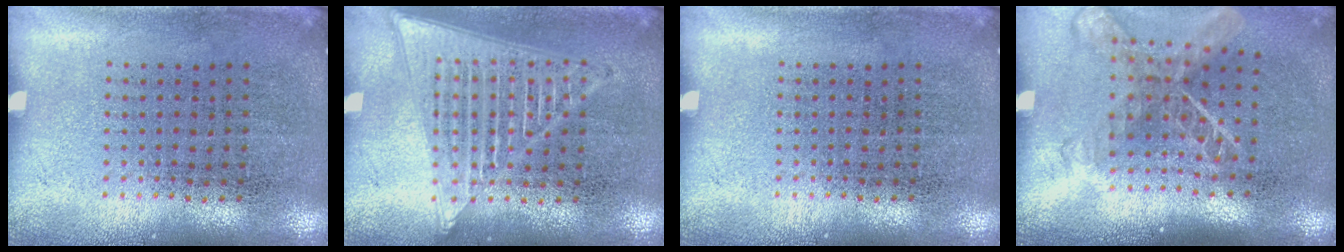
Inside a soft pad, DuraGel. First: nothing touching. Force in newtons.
{"total": 2.0, "press": 2.0, "slide": 0.2}
{"total": 0.0}
{"total": 2.0, "press": 1.4, "slide": 1.3}